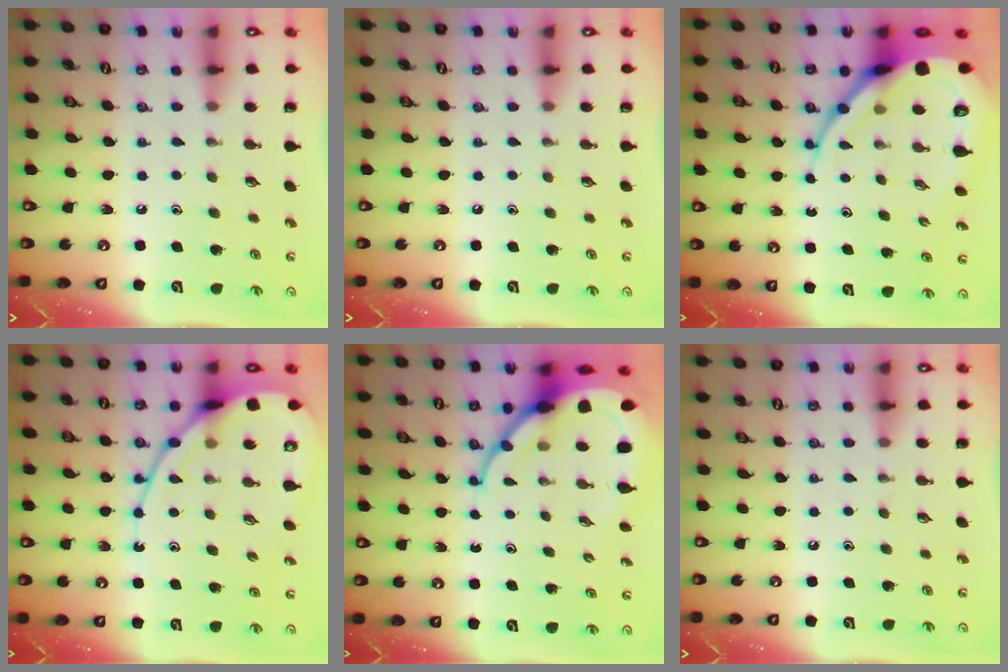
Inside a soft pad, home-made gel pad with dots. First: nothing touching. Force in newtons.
{"total": 0.0}
{"total": 15.0, "press": 14.9, "slide": 1.5}
{"total": 14.1, "press": 14.0, "slide": 1.3}
{"total": 13.1, "press": 13.0, "slide": 1.3}
{"total": 0.0}